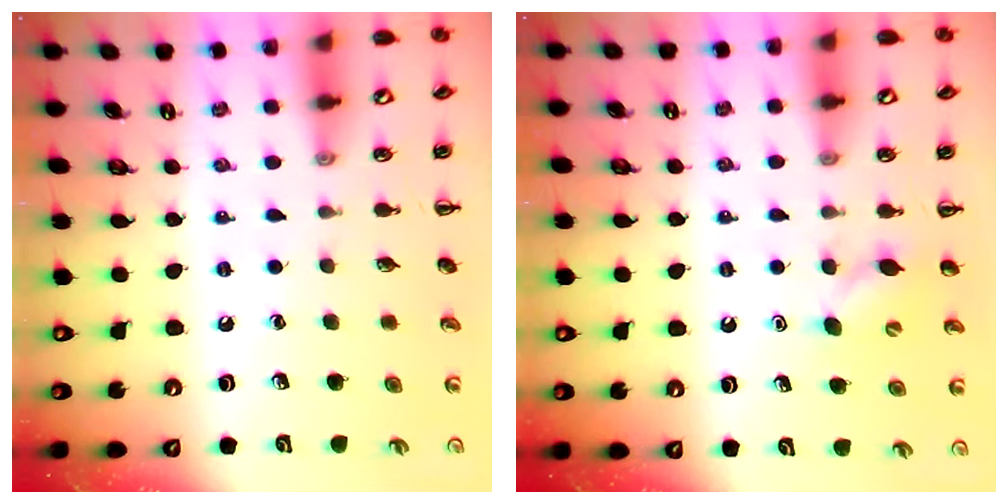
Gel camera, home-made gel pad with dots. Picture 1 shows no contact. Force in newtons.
{"total": 4.9, "press": 4.7, "slide": 1.3}